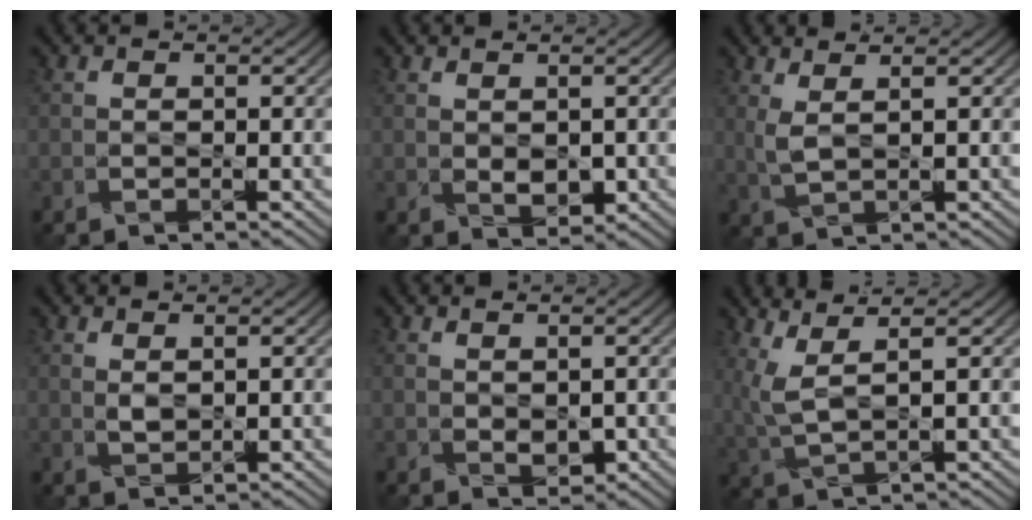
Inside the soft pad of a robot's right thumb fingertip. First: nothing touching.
{"total": 2.0, "force": [0.2, 1.1, 1.7], "torque": [-0.037, -0.005, 0.009]}
{"total": 2.5, "force": [1.6, 0.3, 1.9], "torque": [-0.058, 0.006, 0.037]}
{"total": 1.3, "force": [0.9, 0.4, 0.8], "torque": [-0.026, 0.002, 0.022]}
{"total": 1.6, "force": [0.2, 0.8, 1.3], "torque": [-0.030, -0.005, 0.011]}
{"total": 5.1, "force": [2.5, 1.3, 4.2], "torque": [-0.114, 0.007, 0.058]}